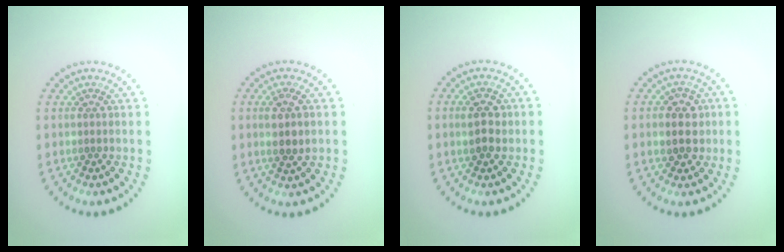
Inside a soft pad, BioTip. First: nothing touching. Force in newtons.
{"total": 2.6, "press": 2.5, "slide": 0.7}
{"total": 2.4, "press": 2.3, "slide": 0.4}
{"total": 3.2, "press": 3.1, "slide": 0.6}